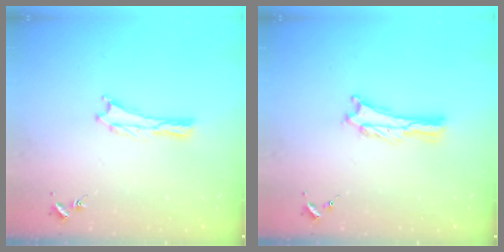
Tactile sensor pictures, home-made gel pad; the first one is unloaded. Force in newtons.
{"total": 0.8, "press": 0.7, "slide": 0.2}